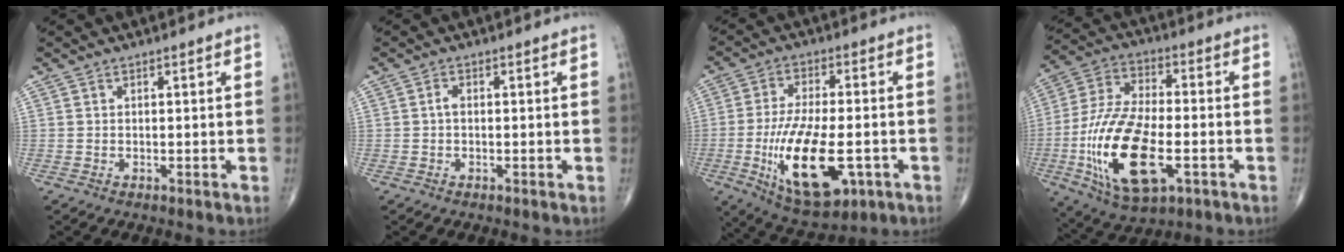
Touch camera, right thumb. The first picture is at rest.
{"total": 1.1, "force": [-0.1, 0.6, 0.9], "torque": [-0.015, 0.002, -0.006]}
{"total": 17.8, "force": [-4.8, 7.6, 15.3], "torque": [-0.275, -0.001, -0.065]}
{"total": 20.7, "force": [-5.5, 9.5, 17.5], "torque": [-0.352, 0.011, -0.090]}